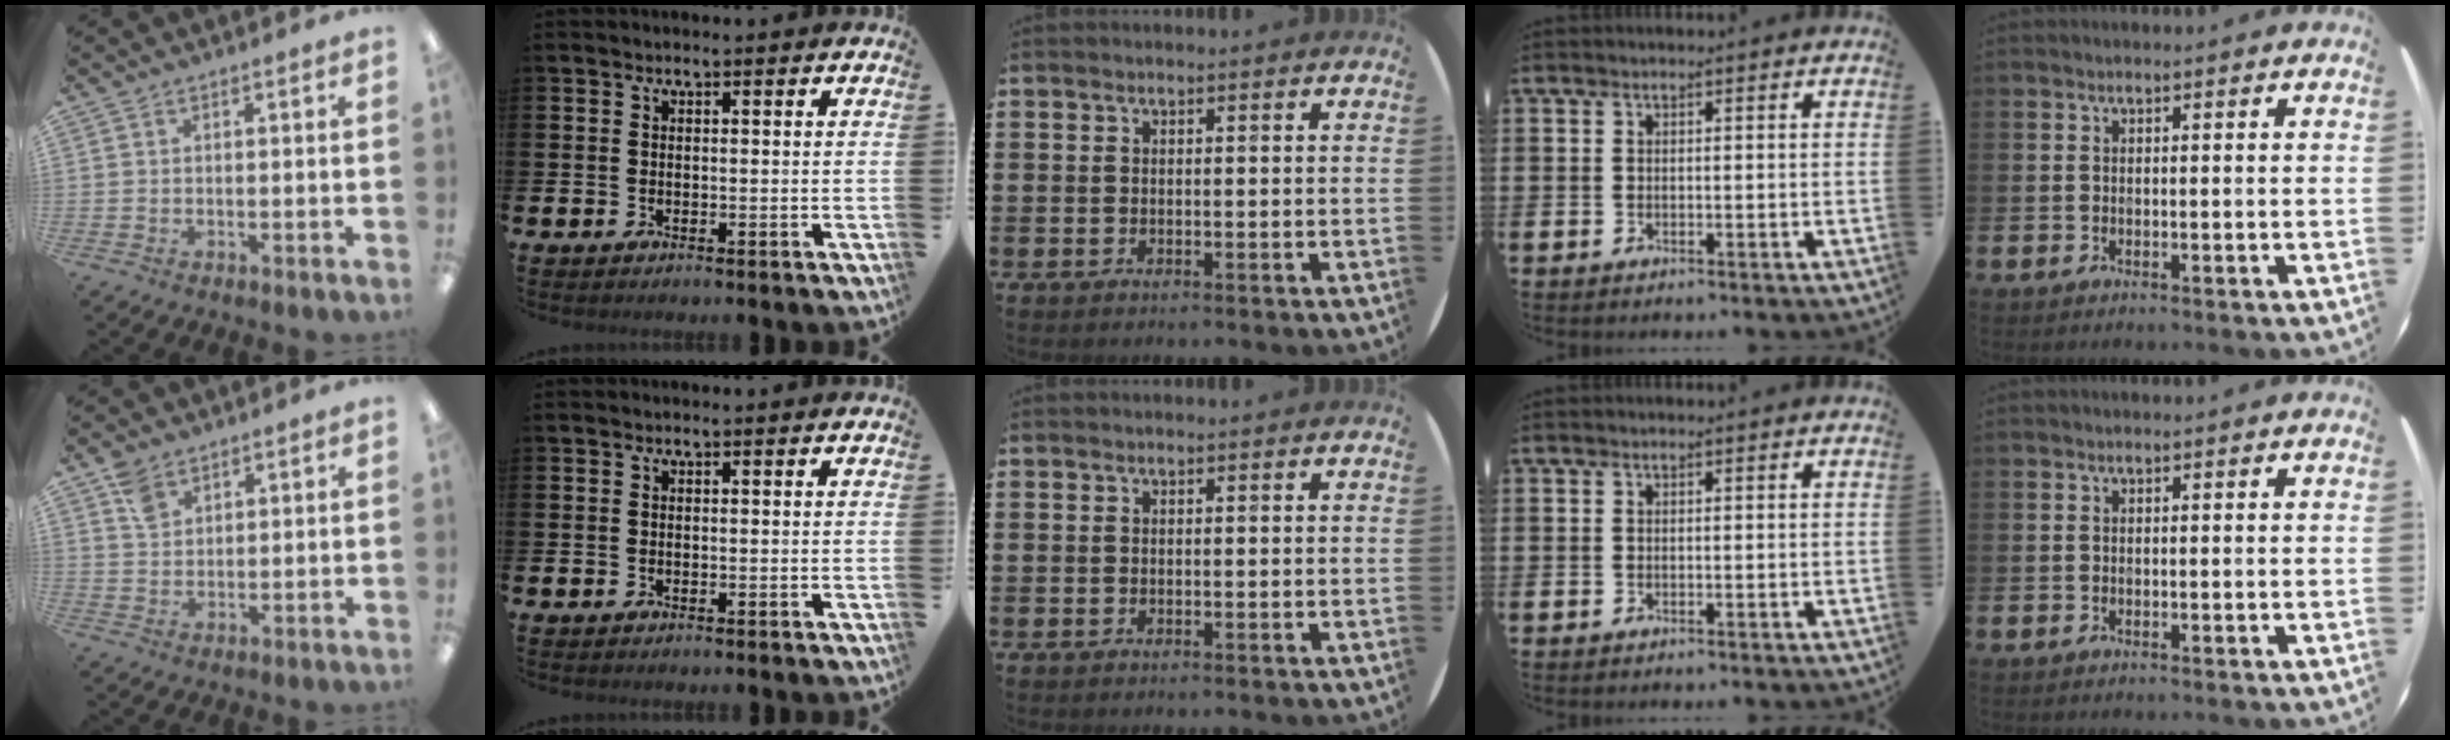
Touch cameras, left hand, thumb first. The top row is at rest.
{"thumb": {"total": 4.7, "force": [3.2, 2.9, 1.9], "torque": [-0.038, -0.004, 0.062]}}